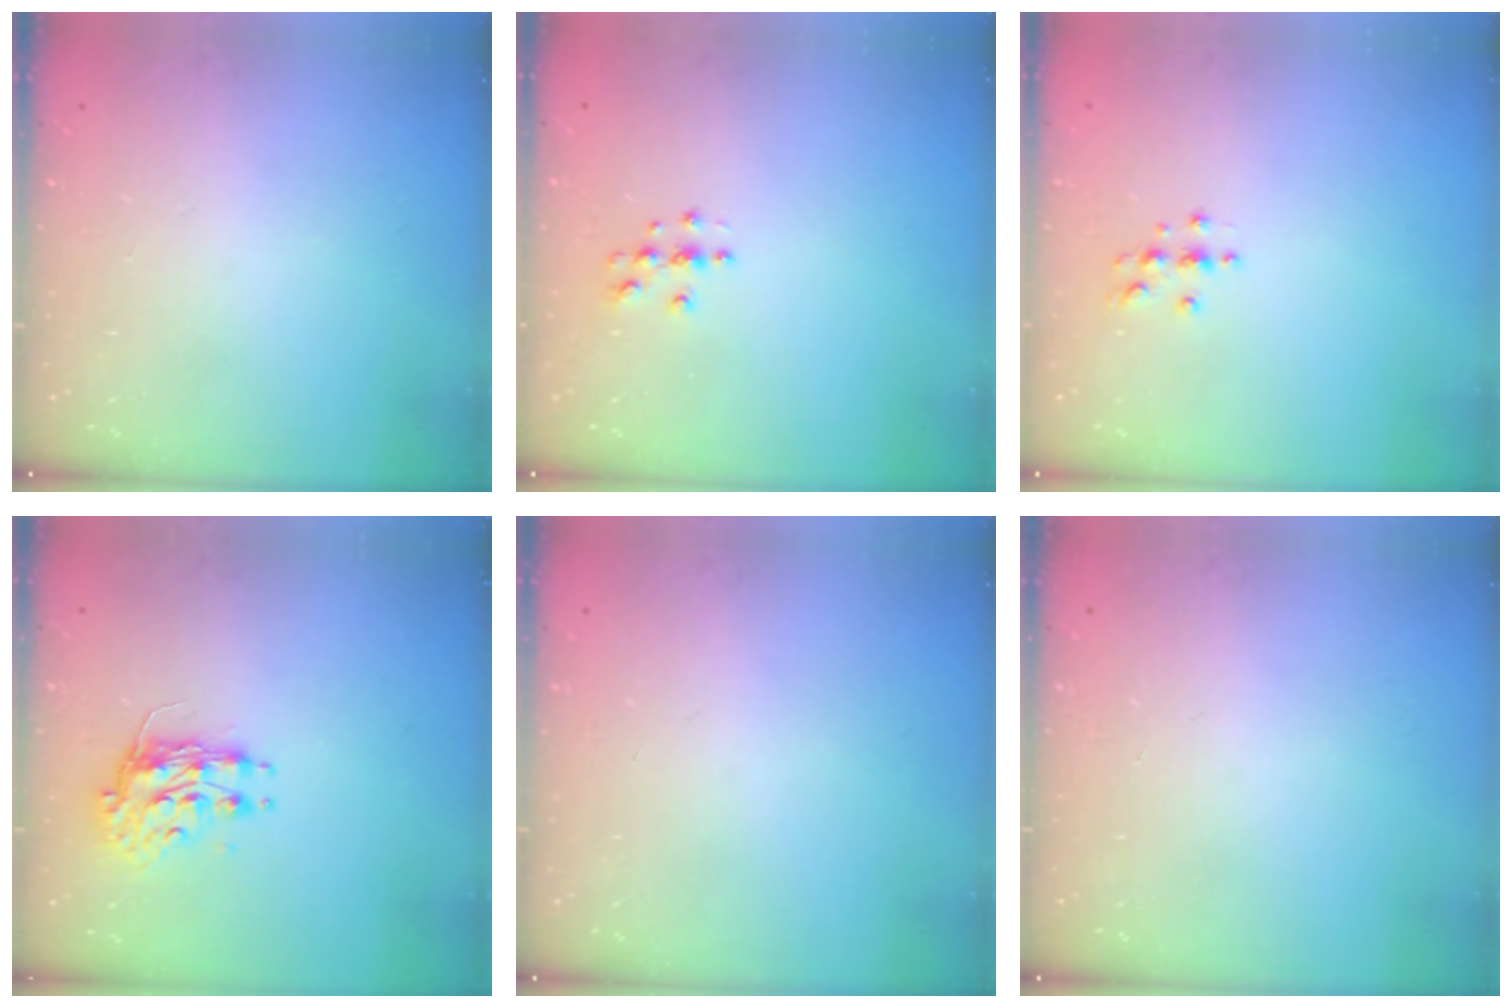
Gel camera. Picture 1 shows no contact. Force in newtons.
{"total": 3.7, "press": 3.7, "slide": 0.5}
{"total": 3.7, "press": 3.7, "slide": 0.5}
{"total": 8.4, "press": 8.4, "slide": 0.3}
{"total": 0.0}
{"total": 0.0}